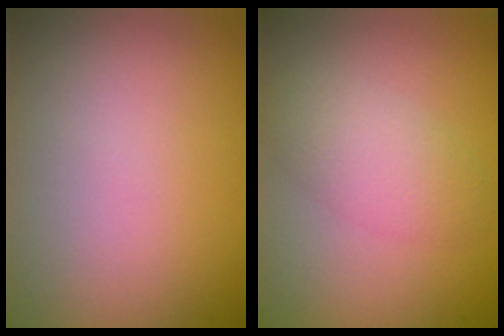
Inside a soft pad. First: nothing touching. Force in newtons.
{"total": 3.0, "press": 3.0, "slide": 0.2}